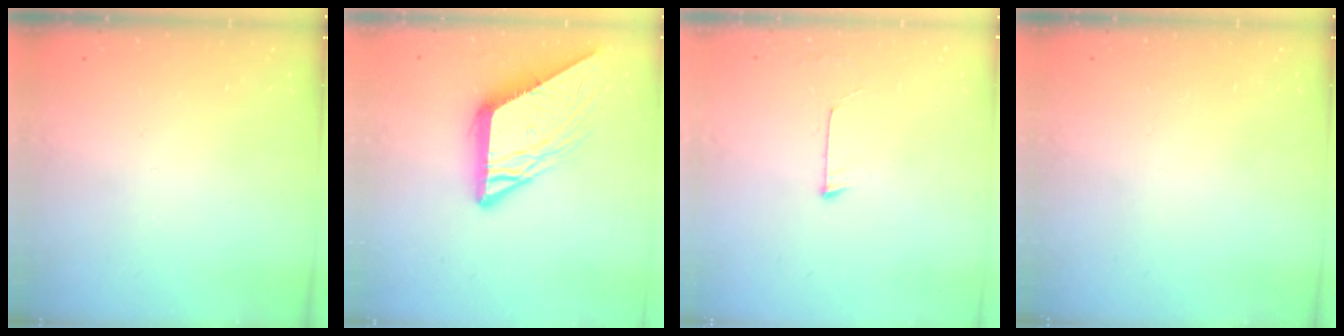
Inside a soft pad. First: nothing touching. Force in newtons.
{"total": 10.6, "press": 10.5, "slide": 1.1}
{"total": 3.3, "press": 3.3, "slide": 0.3}
{"total": 0.0}